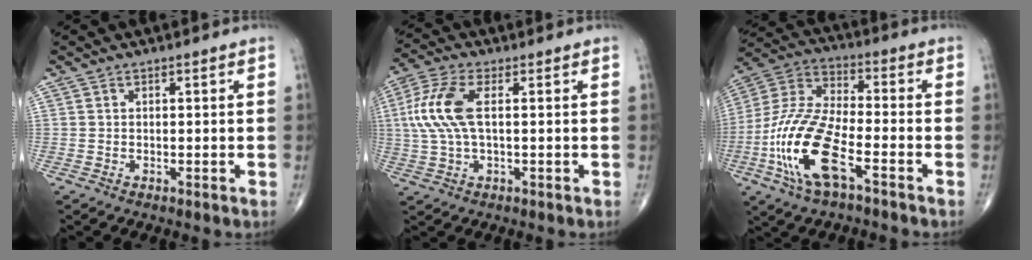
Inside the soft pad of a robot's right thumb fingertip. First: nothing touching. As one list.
[{"total": 9.5, "force": [1.5, 3.8, 8.6], "torque": [-0.220, 0.015, 0.028]}, {"total": 17.3, "force": [-6.9, 6.5, 14.4], "torque": [-0.314, 0.027, -0.130]}]